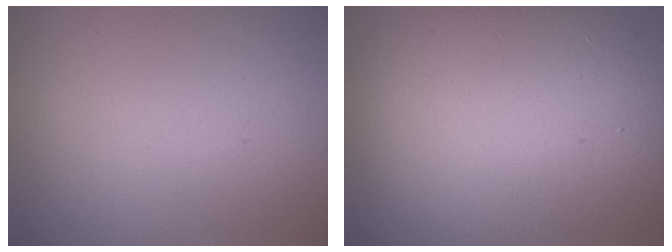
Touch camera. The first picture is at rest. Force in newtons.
{"total": 15.0, "press": 15.0, "slide": 0.7}